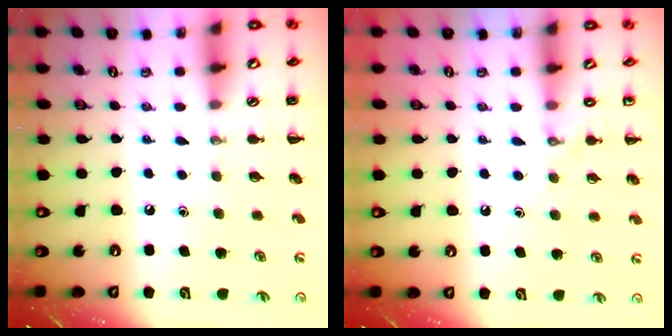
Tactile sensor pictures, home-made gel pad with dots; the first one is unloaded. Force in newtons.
{"total": 5.6, "press": 5.3, "slide": 1.6}